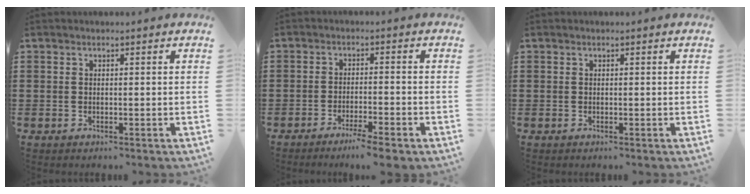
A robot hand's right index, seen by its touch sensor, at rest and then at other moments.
{"total": 3.6, "force": [-3.0, -0.2, 1.9], "torque": [-0.030, -0.003, -0.056]}
{"total": 0.0}